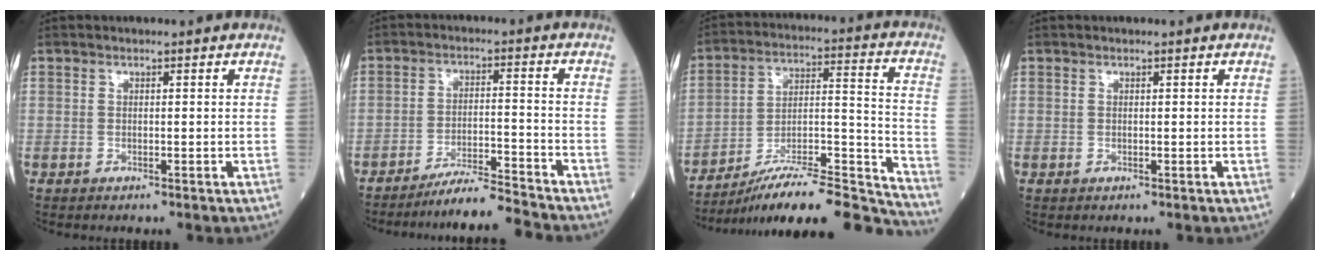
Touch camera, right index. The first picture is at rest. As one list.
[{"total": 7.8, "force": [-7.4, -2.2, 1.3], "torque": [-0.019, -0.006, -0.130]}, {"total": 22.7, "force": [-20.7, 0.7, 9.3], "torque": [-0.111, 0.017, -0.322]}, {"total": 0.0}]